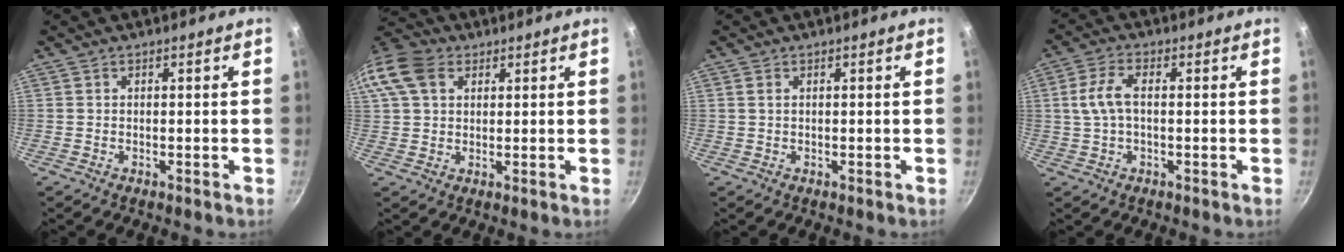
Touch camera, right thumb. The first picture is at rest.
{"total": 13.7, "force": [5.1, 9.9, 7.9], "torque": [-0.172, 0.024, 0.085]}
{"total": 0.7, "force": [0.3, 0.4, 0.6], "torque": [-0.010, 0.000, 0.005]}
{"total": 6.2, "force": [0.4, 3.1, 5.3], "torque": [-0.118, 0.014, 0.003]}